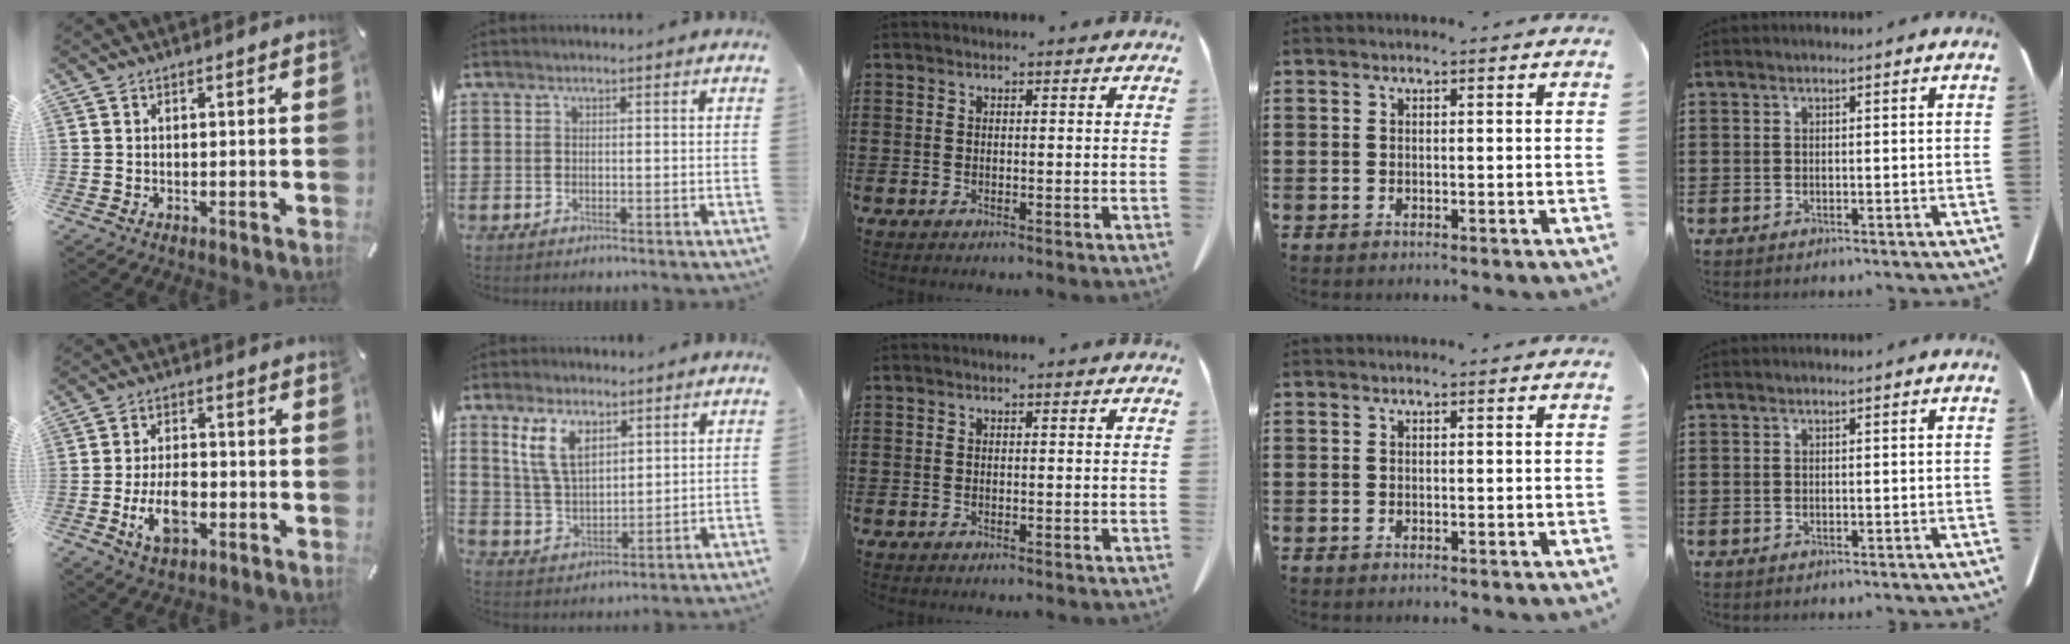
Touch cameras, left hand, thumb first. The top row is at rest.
{"thumb": {"total": 8.9, "force": [-2.8, 5.0, 6.8], "torque": [-0.141, 0.010, -0.049]}, "index": {"total": 7.7, "force": [4.4, 4.1, 4.7], "torque": [-0.101, 0.007, 0.081]}}